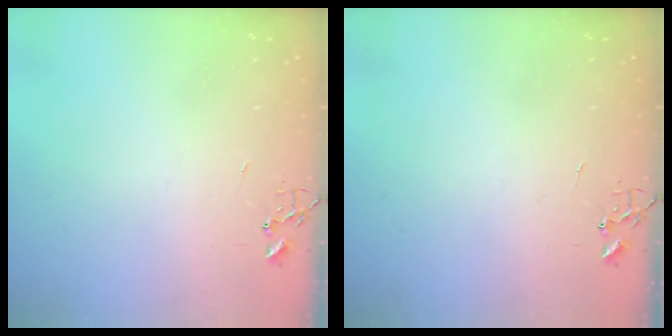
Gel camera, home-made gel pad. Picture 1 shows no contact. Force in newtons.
{"total": 0.0}